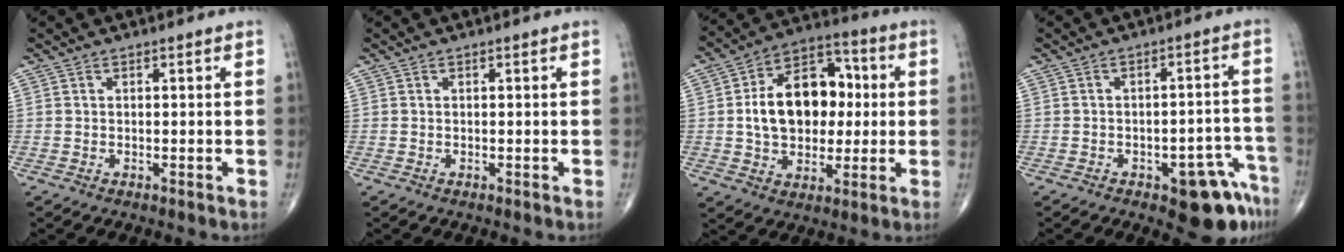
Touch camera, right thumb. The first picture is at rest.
{"total": 0.0}
{"total": 17.5, "force": [1.2, 12.1, 12.7], "torque": [-0.166, 0.027, 0.017]}
{"total": 9.7, "force": [-5.6, 3.8, 6.9], "torque": [-0.052, 0.043, -0.065]}